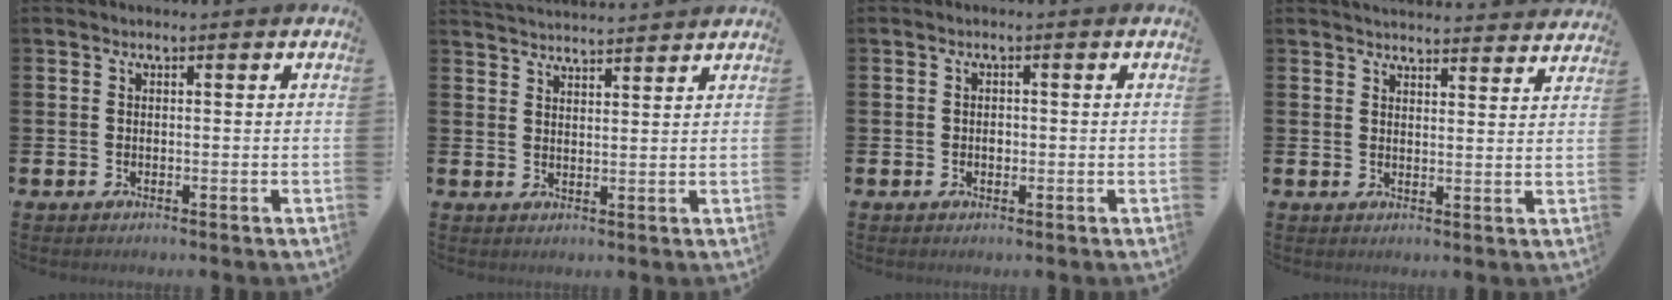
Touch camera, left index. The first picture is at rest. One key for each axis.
{"total": 3.5, "fx": 3.5, "fy": -0.1, "fz": -0.1, "tx": -0.006, "ty": -0.024, "tz": 0.064}
{"total": 1.0, "fx": -0.1, "fy": 0.8, "fz": 0.6, "tx": -0.004, "ty": 0.001, "tz": -0.005}
{"total": 4.0, "fx": 4.0, "fy": 0.2, "fz": 0.1, "tx": -0.001, "ty": -0.029, "tz": 0.072}